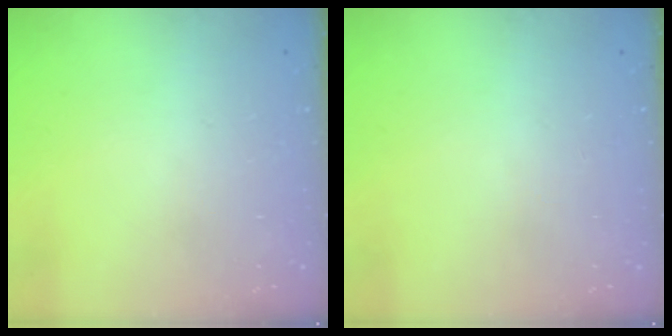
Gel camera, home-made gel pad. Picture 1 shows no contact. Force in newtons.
{"total": 0.0}